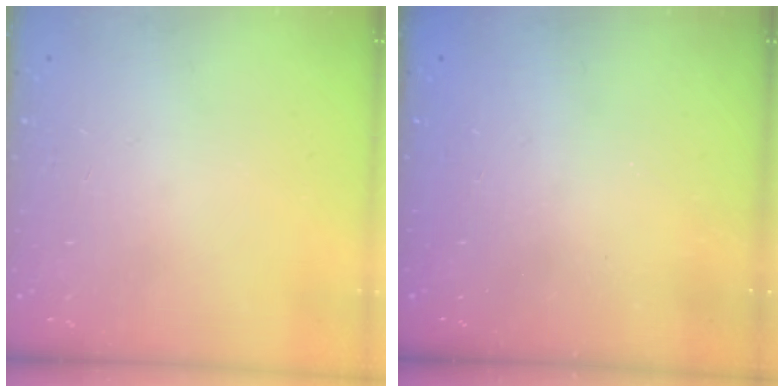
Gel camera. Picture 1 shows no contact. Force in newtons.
{"total": 2.5, "press": 2.4, "slide": 0.8}